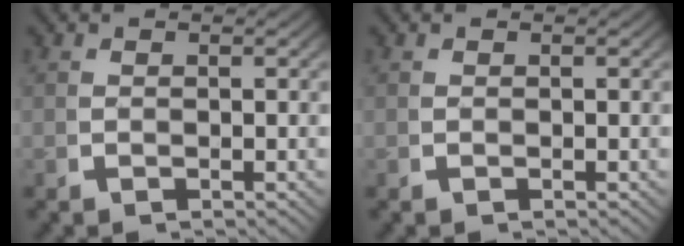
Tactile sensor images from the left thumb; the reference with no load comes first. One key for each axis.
{"total": 0.0}